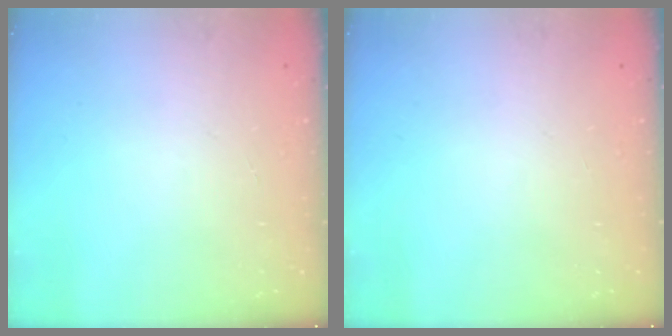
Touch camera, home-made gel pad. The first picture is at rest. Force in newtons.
{"total": 0.0}